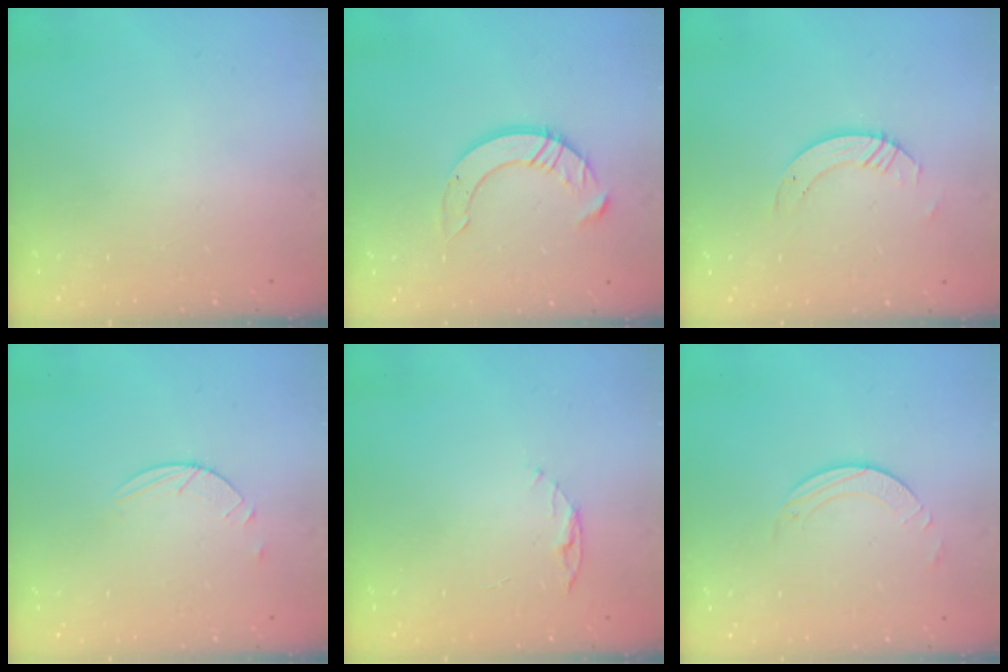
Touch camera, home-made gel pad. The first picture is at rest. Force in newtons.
{"total": 10.5, "press": 10.5, "slide": 0.9}
{"total": 3.9, "press": 3.9, "slide": 0.4}
{"total": 2.9, "press": 2.8, "slide": 0.3}
{"total": 3.9, "press": 3.9, "slide": 0.4}
{"total": 2.5, "press": 2.5, "slide": 0.2}